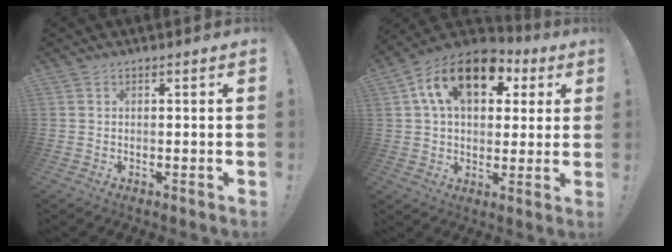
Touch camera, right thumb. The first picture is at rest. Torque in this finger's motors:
{"motor_torque": [2.17, 2.84, 0.65, -0.22, 0.17]}